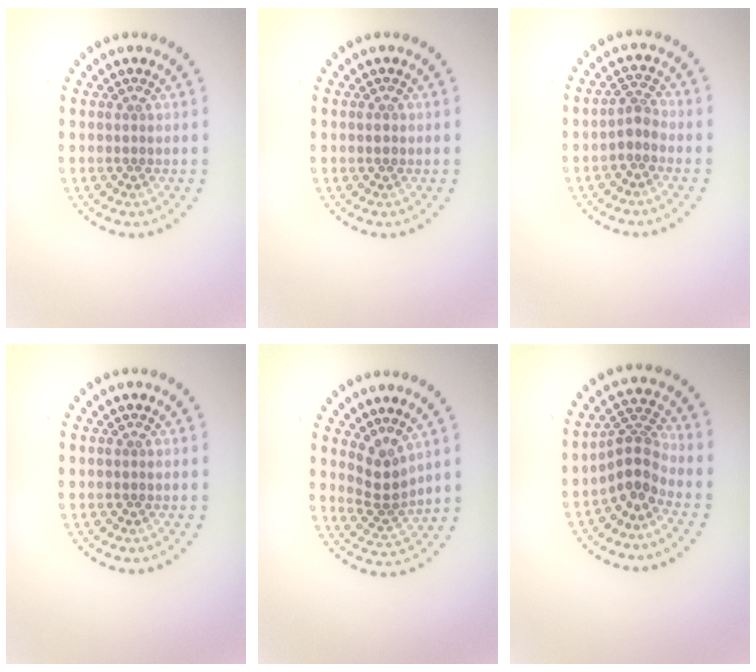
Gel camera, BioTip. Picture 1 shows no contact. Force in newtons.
{"total": 0.8, "press": 0.8, "slide": 0.1}
{"total": 1.8, "press": 1.3, "slide": 1.1}
{"total": 0.0}
{"total": 2.9, "press": 2.3, "slide": 1.9}
{"total": 3.3, "press": 2.4, "slide": 2.2}